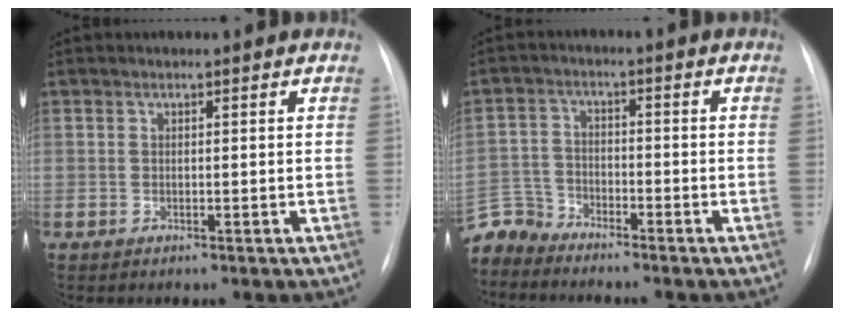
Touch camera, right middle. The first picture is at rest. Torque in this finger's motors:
{"motor_torque": [-0.03, -0.10, 0.00, -0.02]}